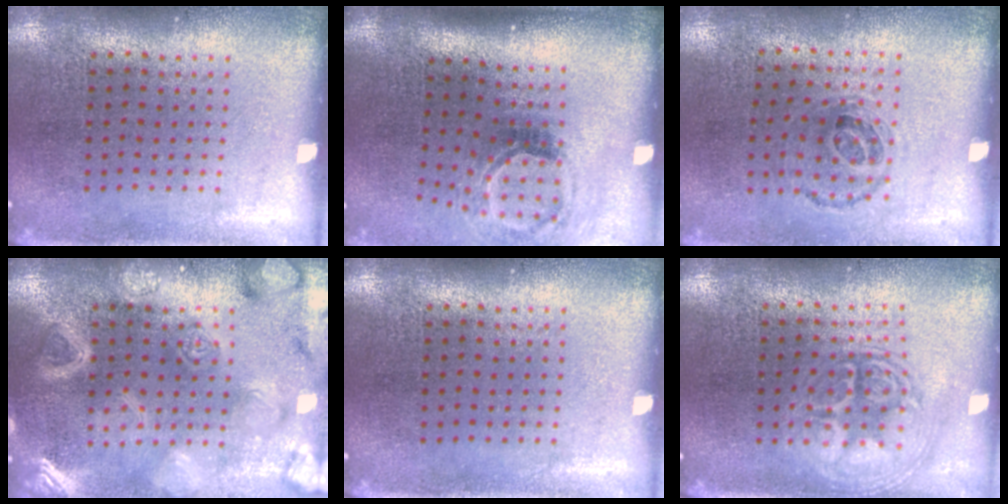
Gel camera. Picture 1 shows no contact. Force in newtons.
{"total": 1.9, "press": 1.2, "slide": 1.5}
{"total": 1.0, "press": 0.7, "slide": 0.7}
{"total": 5.8, "press": 5.7, "slide": 0.8}
{"total": 0.0}
{"total": 2.8, "press": 2.8, "slide": 0.4}